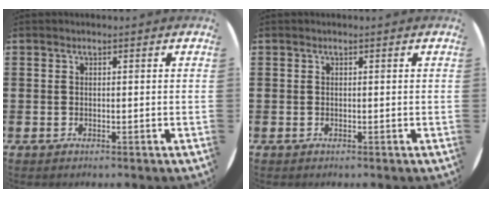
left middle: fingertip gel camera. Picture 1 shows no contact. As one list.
[{"total": 0.0}]